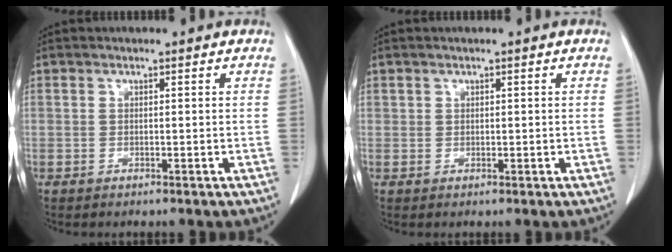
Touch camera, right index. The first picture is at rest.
{"total": 0.8, "force": [0.4, 0.6, 0.2], "torque": [0.005, -0.002, 0.006]}